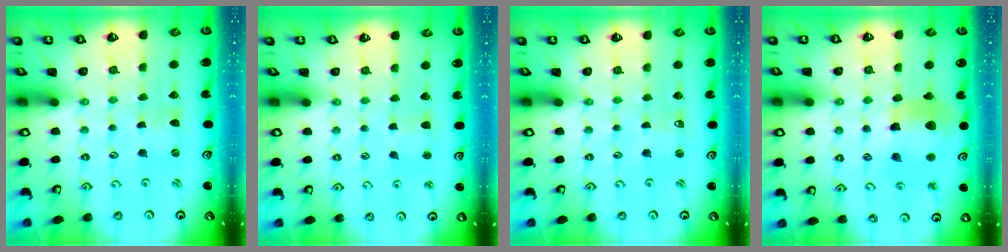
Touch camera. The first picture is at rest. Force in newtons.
{"total": 2.9, "press": 2.9, "slide": 0.3}
{"total": 1.2, "press": 1.2, "slide": 0.2}
{"total": 12.5, "press": 12.5, "slide": 1.4}